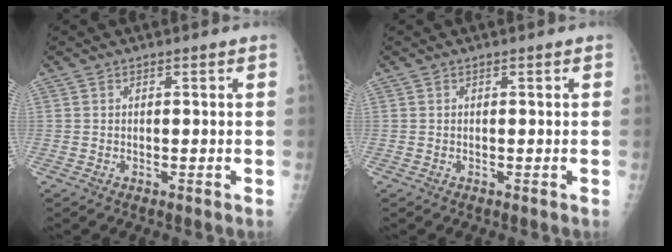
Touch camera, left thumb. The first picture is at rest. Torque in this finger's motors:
{"motor_torque": [0.00, 0.00, -0.01, -0.01, 0.00]}